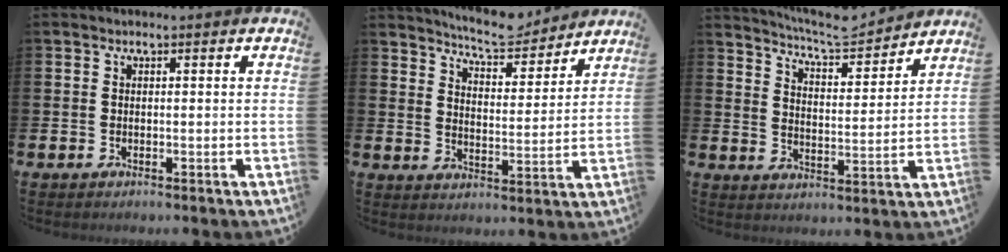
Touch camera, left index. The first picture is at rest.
{"total": 7.3, "force": [7.0, 1.0, 1.4], "torque": [-0.043, -0.046, 0.125]}
{"total": 6.4, "force": [6.2, 0.7, 1.2], "torque": [-0.046, -0.045, 0.107]}